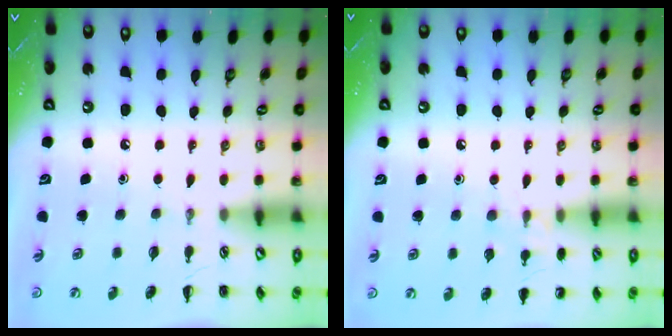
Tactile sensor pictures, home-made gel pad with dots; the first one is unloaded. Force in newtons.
{"total": 6.8, "press": 6.5, "slide": 2.1}